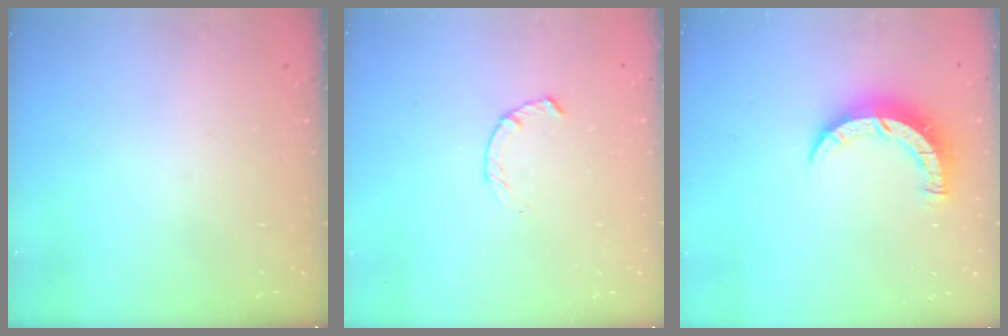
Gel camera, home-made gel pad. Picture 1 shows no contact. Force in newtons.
{"total": 2.3, "press": 2.2, "slide": 0.4}
{"total": 7.5, "press": 7.5, "slide": 0.5}